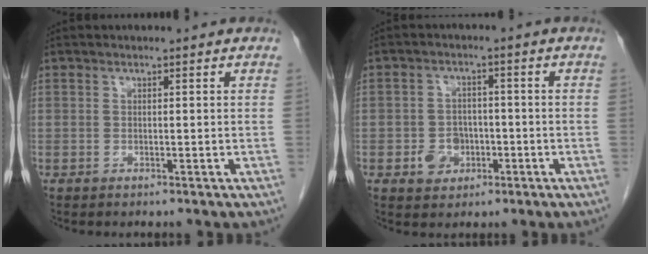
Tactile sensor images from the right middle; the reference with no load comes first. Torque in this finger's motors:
{"motor_torque": [-0.12, -0.07, 0.00, 0.00]}